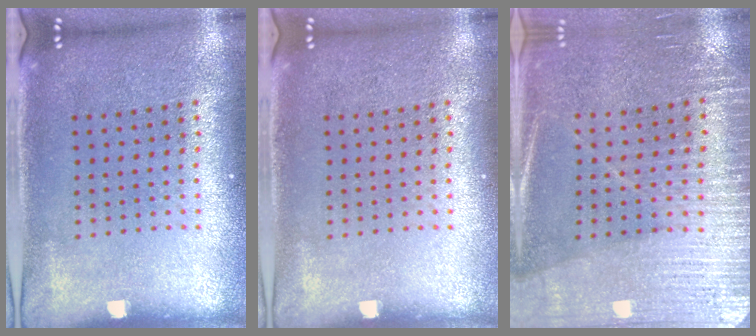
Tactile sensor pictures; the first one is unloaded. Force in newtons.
{"total": 0.0}
{"total": 3.0, "press": 2.9, "slide": 0.7}